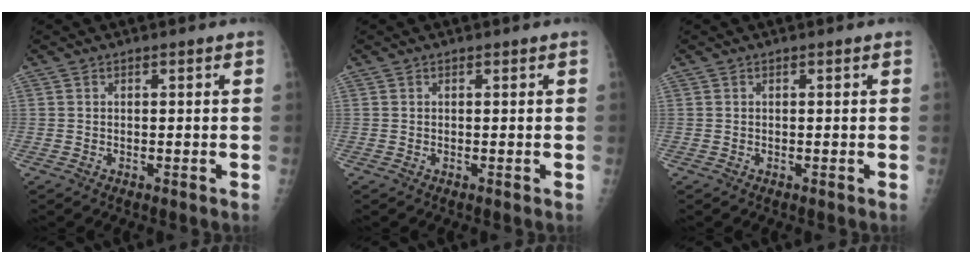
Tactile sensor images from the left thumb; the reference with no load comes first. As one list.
[{"total": 0.0}, {"total": 0.0}]